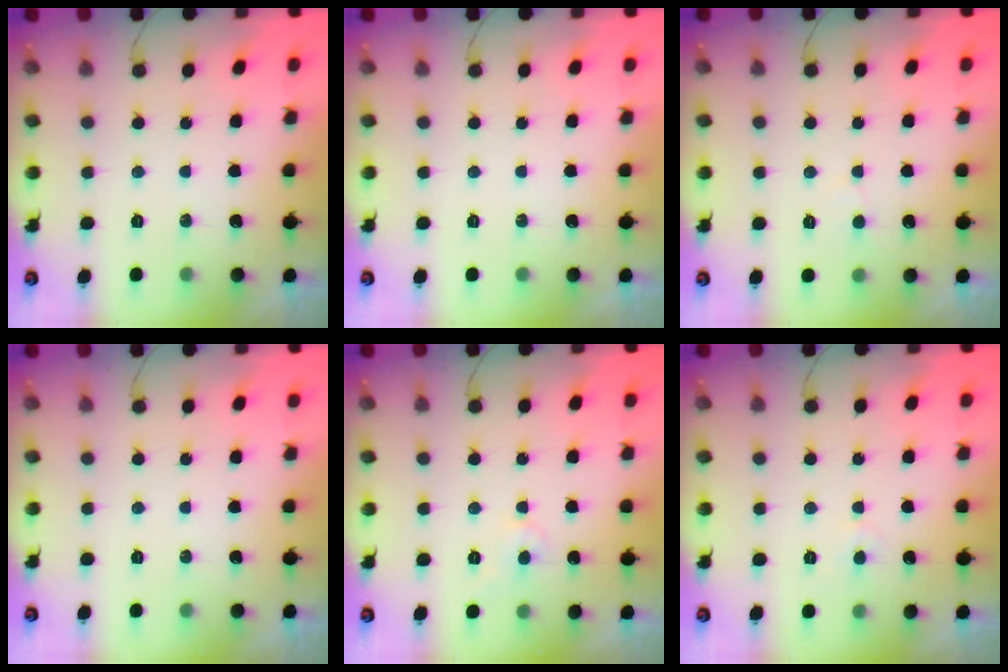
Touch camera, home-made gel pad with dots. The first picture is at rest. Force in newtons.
{"total": 0.0}
{"total": 3.2, "press": 3.1, "slide": 0.4}
{"total": 0.0}
{"total": 3.6, "press": 3.5, "slide": 0.3}
{"total": 2.6, "press": 2.6, "slide": 0.2}